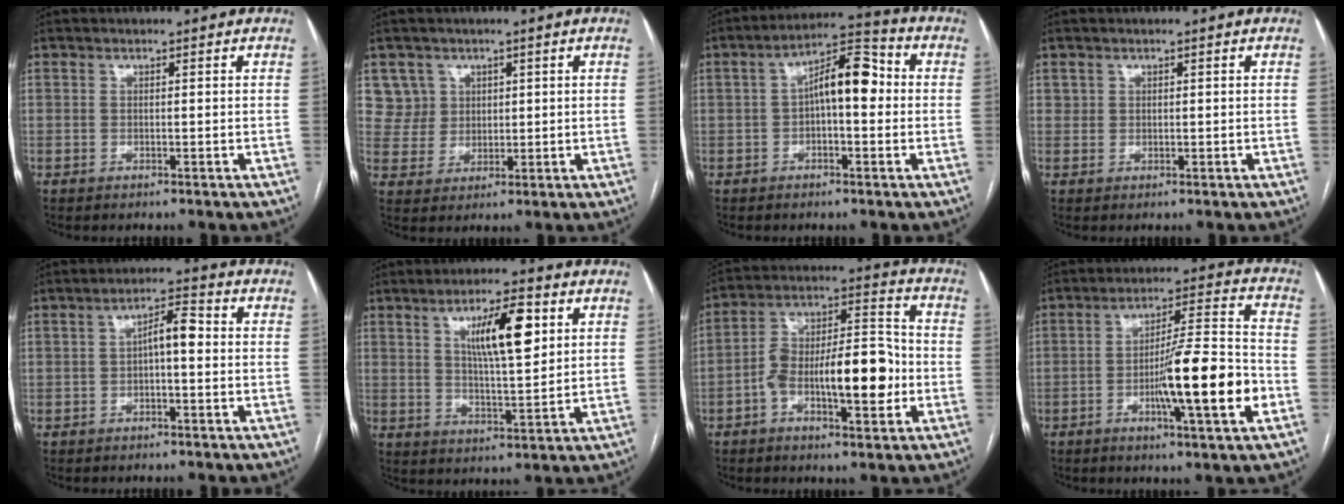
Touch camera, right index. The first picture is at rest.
{"total": 5.8, "force": [2.6, 5.1, -0.3], "torque": [0.013, 0.010, 0.058]}
{"total": 9.2, "force": [0.4, 3.4, 8.6], "torque": [-0.145, 0.038, 0.002]}
{"total": 0.6, "force": [0.2, 0.5, 0.2], "torque": [-0.002, 0.003, 0.003]}
{"total": 4.8, "force": [0.1, 1.5, 4.5], "torque": [-0.077, 0.023, 0.000]}
{"total": 10.4, "force": [3.8, 2.2, 9.4], "torque": [-0.159, 0.004, 0.065]}
{"total": 14.8, "force": [-3.9, 4.7, 13.5], "torque": [-0.231, 0.030, -0.062]}
{"total": 14.7, "force": [-4.3, 0.8, 14.1], "torque": [-0.227, -0.001, -0.069]}